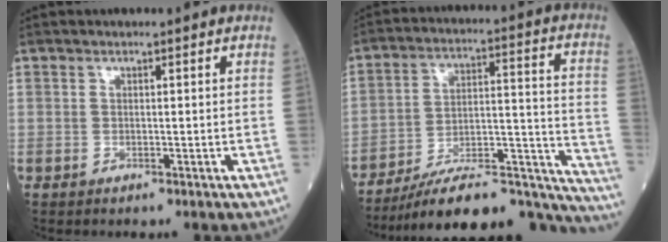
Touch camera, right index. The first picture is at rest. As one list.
[{"total": 25.8, "force": [-23.2, 4.4, 10.3], "torque": [-0.089, 0.041, -0.336]}]